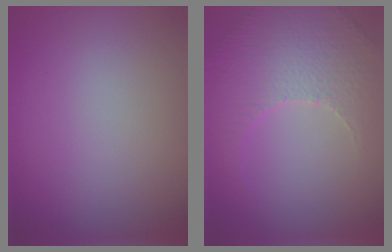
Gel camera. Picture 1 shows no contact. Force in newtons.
{"total": 4.1, "press": 3.7, "slide": 1.9}